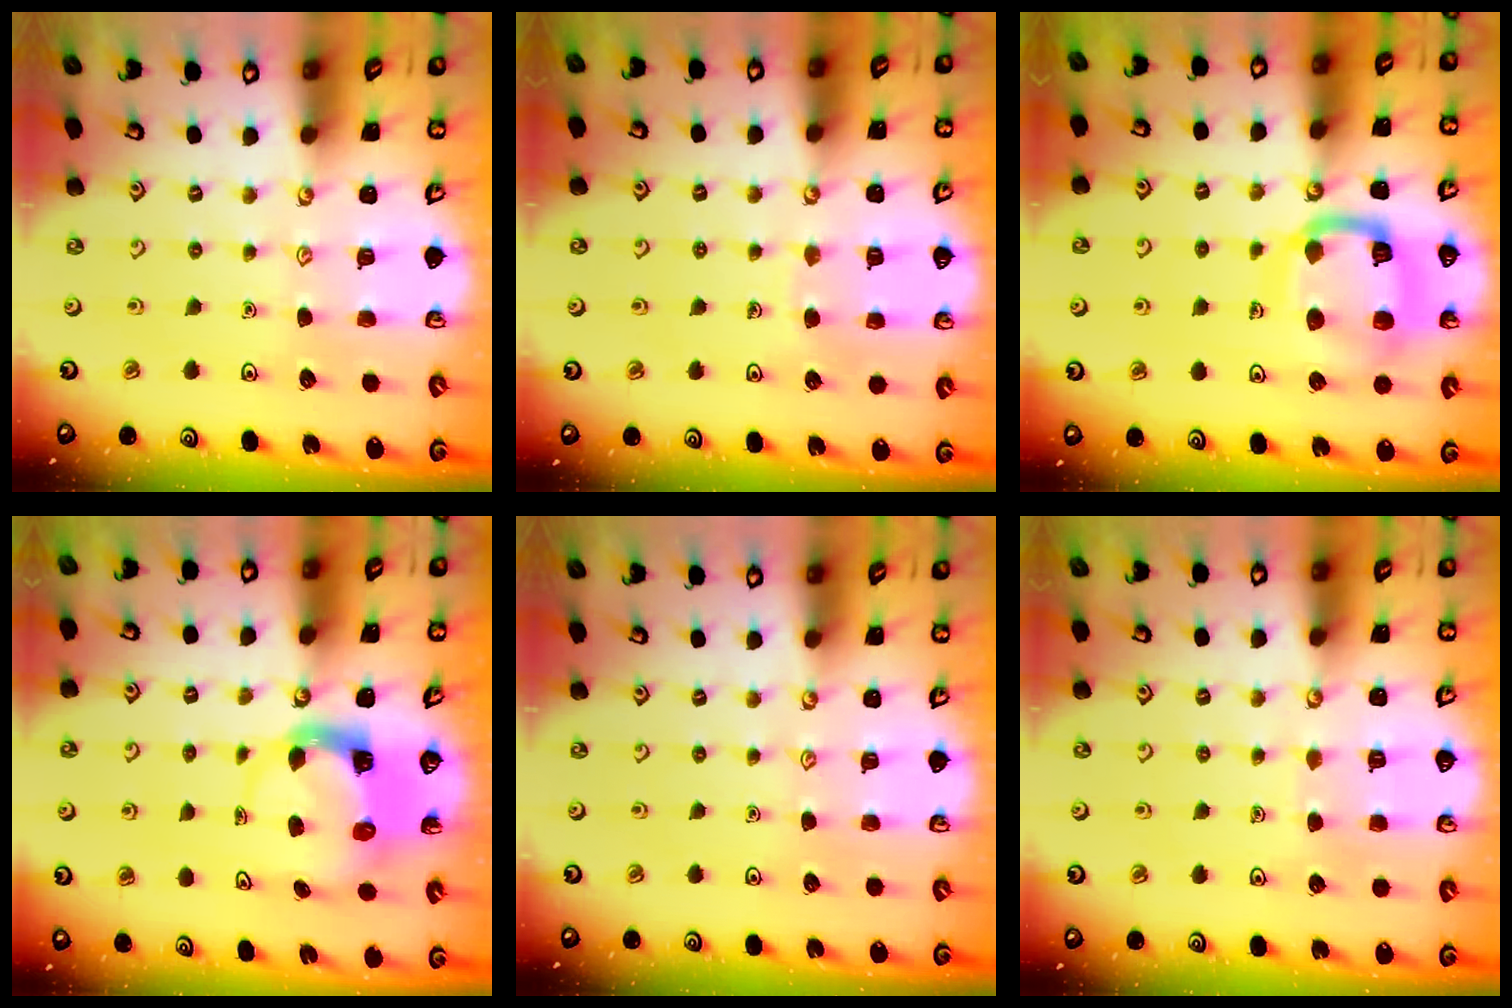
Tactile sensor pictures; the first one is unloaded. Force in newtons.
{"total": 5.1, "press": 5.1, "slide": 0.4}
{"total": 15.4, "press": 15.3, "slide": 1.6}
{"total": 3.9, "press": 3.9, "slide": 0.6}
{"total": 0.0}
{"total": 3.6, "press": 3.6, "slide": 0.4}